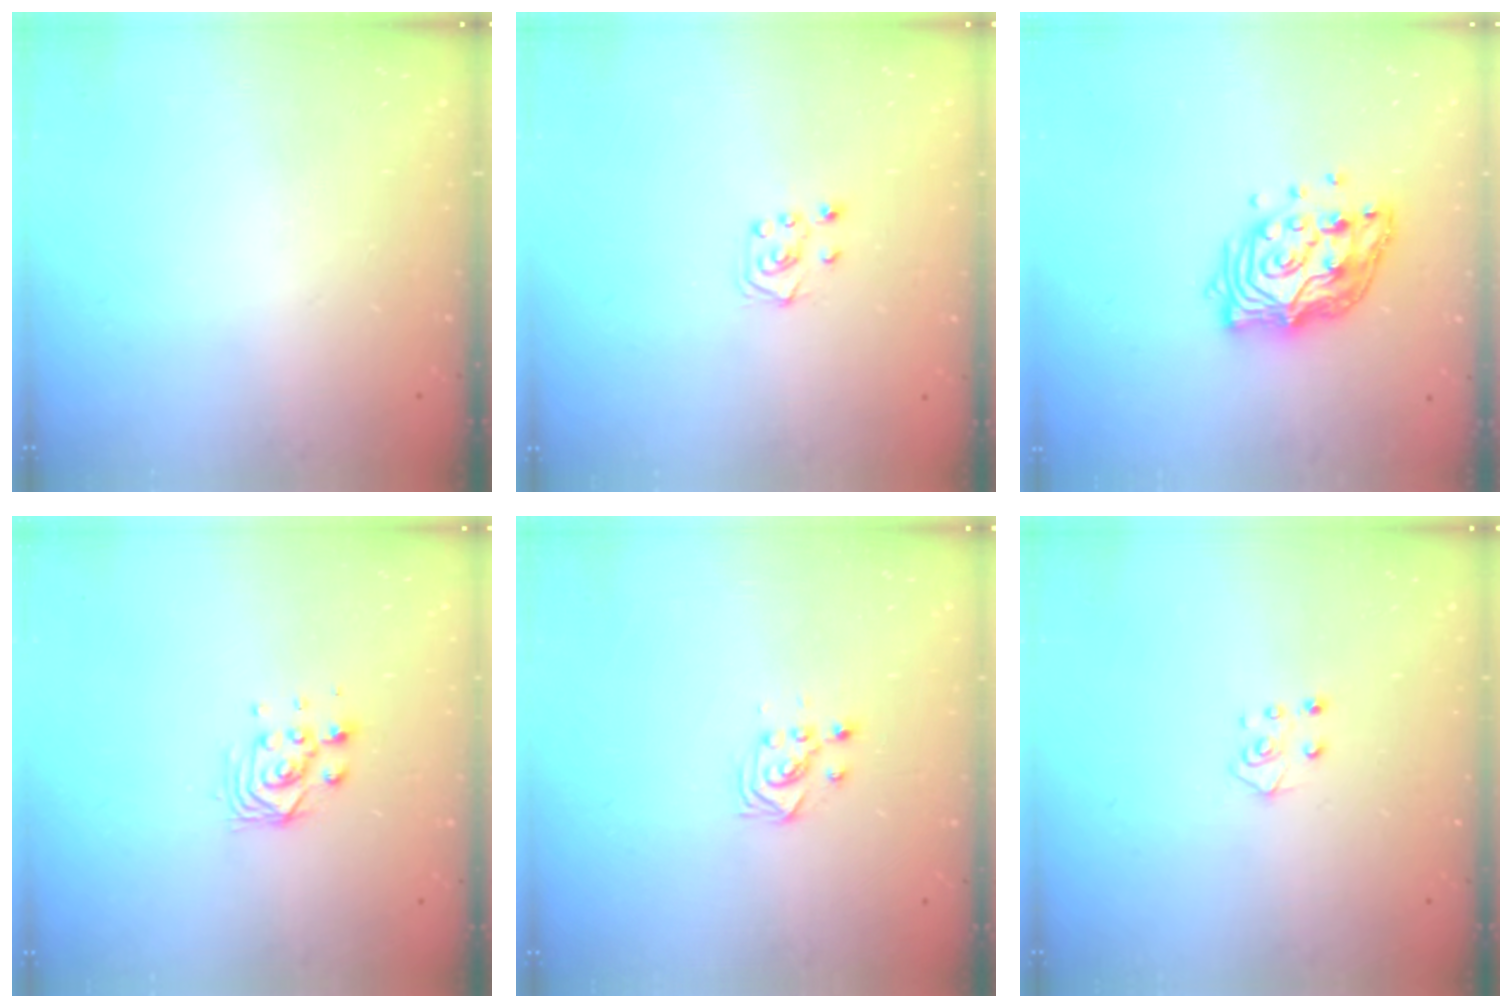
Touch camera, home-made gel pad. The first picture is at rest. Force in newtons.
{"total": 5.1, "press": 5.1, "slide": 0.5}
{"total": 13.5, "press": 13.5, "slide": 1.2}
{"total": 3.9, "press": 3.8, "slide": 0.8}
{"total": 2.7, "press": 2.7, "slide": 0.3}
{"total": 4.8, "press": 4.8, "slide": 0.4}